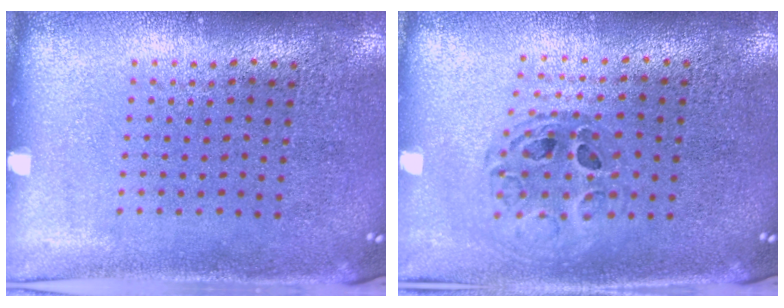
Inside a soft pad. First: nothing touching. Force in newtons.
{"total": 0.9, "press": 0.9, "slide": 0.2}